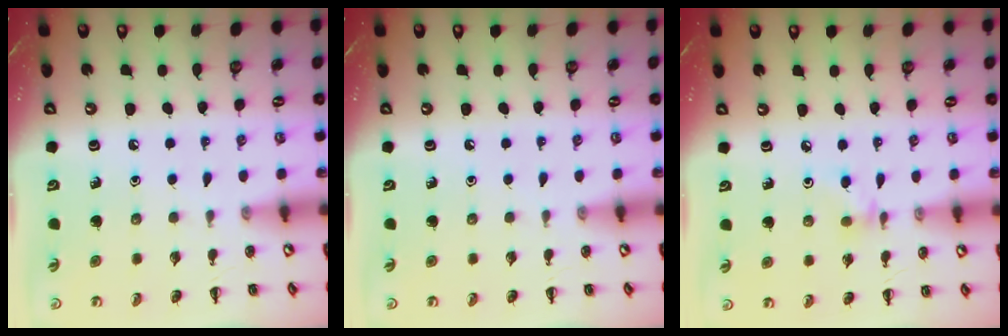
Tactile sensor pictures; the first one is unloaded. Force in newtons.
{"total": 0.0}
{"total": 4.0, "press": 3.7, "slide": 1.5}